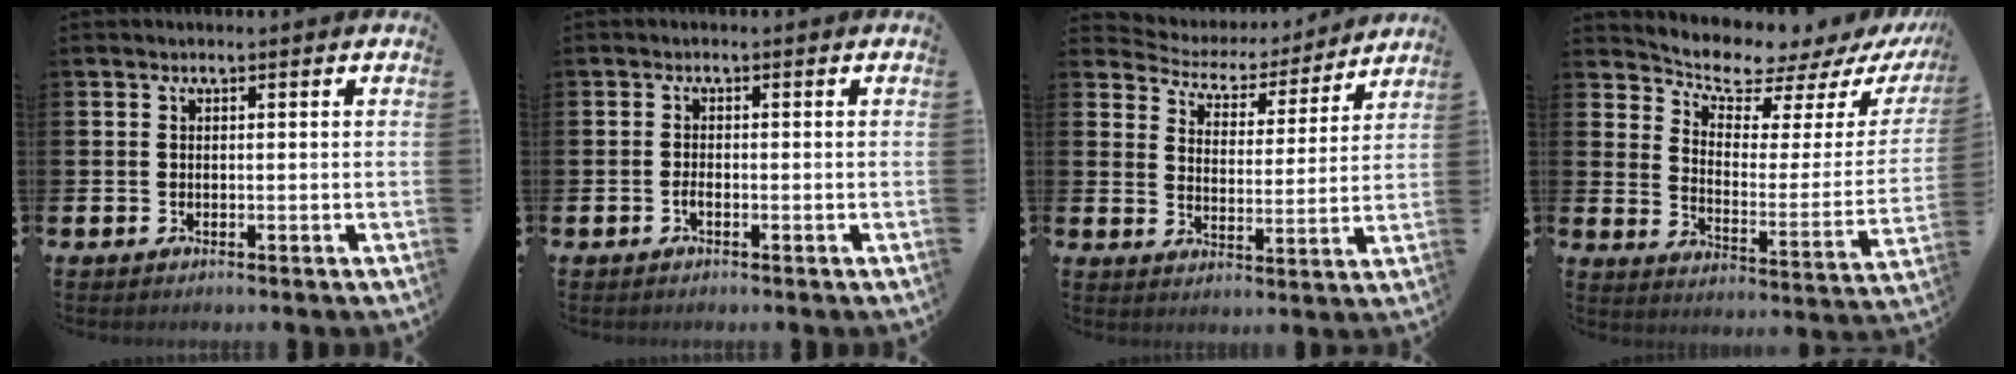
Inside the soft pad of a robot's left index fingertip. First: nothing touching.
{"total": 0.9, "force": [-0.6, 0.3, 0.6], "torque": [-0.017, -0.002, -0.010]}
{"total": 4.6, "force": [4.3, 1.7, 0.2], "torque": [-0.037, -0.037, 0.068]}
{"total": 6.6, "force": [6.3, 1.5, 1.4], "torque": [-0.051, -0.060, 0.101]}